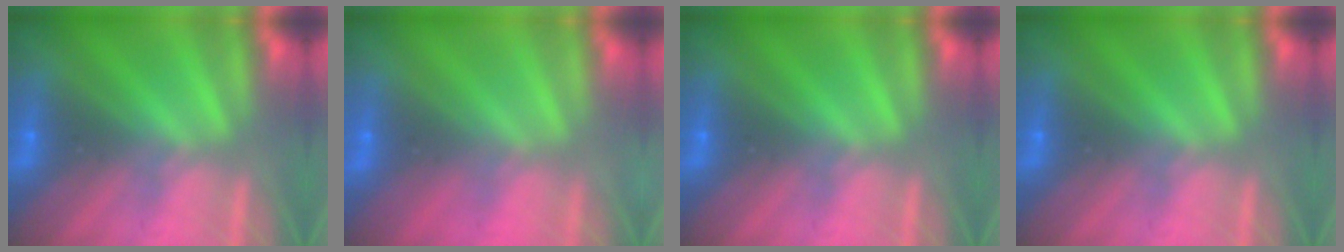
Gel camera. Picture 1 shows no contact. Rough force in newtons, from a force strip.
{"total": 2.4}
{"total": 0.0}
{"total": 0.0}